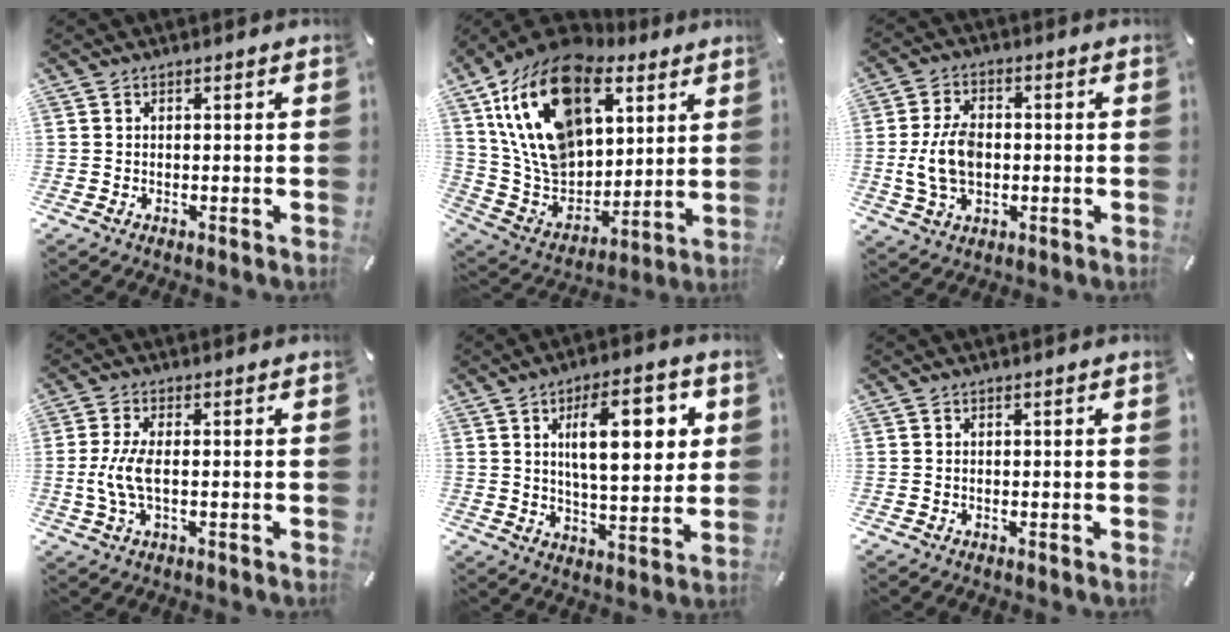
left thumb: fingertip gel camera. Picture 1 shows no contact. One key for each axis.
{"total": 24.5, "fx": 11.2, "fy": 16.4, "fz": 14.3, "tx": -0.284, "ty": -0.062, "tz": 0.204}
{"total": 9.9, "fx": -0.8, "fy": 6.8, "fz": 7.2, "tx": -0.163, "ty": 0.007, "tz": -0.014}
{"total": 6.9, "fx": -0.6, "fy": 2.7, "fz": 6.3, "tx": -0.143, "ty": -0.010, "tz": -0.014}
{"total": 16.3, "fx": 5.5, "fy": 7.0, "fz": 13.7, "tx": -0.201, "ty": -0.004, "tz": 0.084}
{"total": 0.0}